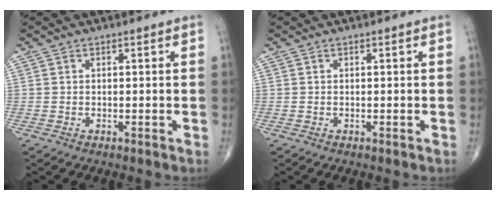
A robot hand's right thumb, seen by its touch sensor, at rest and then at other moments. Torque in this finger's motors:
{"motor_torque": [0.01, 0.01, -0.02, -0.01, 0.00]}